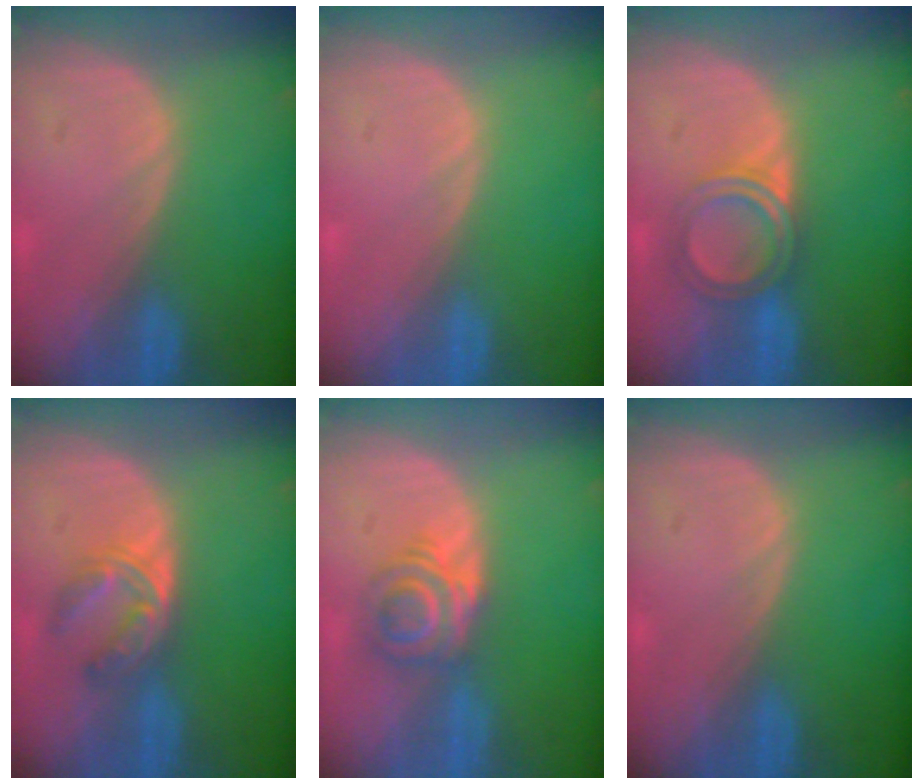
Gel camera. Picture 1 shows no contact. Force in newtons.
{"total": 0.0}
{"total": 4.8, "press": 4.6, "slide": 1.4}
{"total": 5.9, "press": 4.8, "slide": 3.4}
{"total": 6.2, "press": 5.2, "slide": 3.3}
{"total": 0.0}